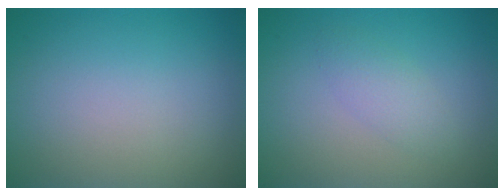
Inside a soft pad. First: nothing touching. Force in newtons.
{"total": 1.8, "press": 1.8, "slide": 0.2}